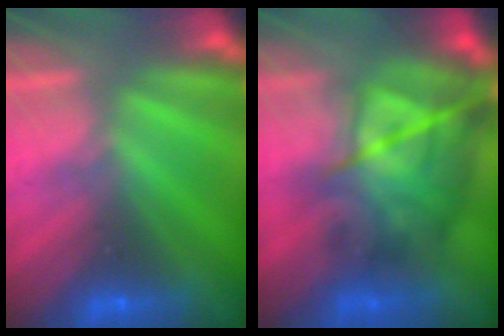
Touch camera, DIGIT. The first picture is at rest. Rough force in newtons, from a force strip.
{"total": 9.9}